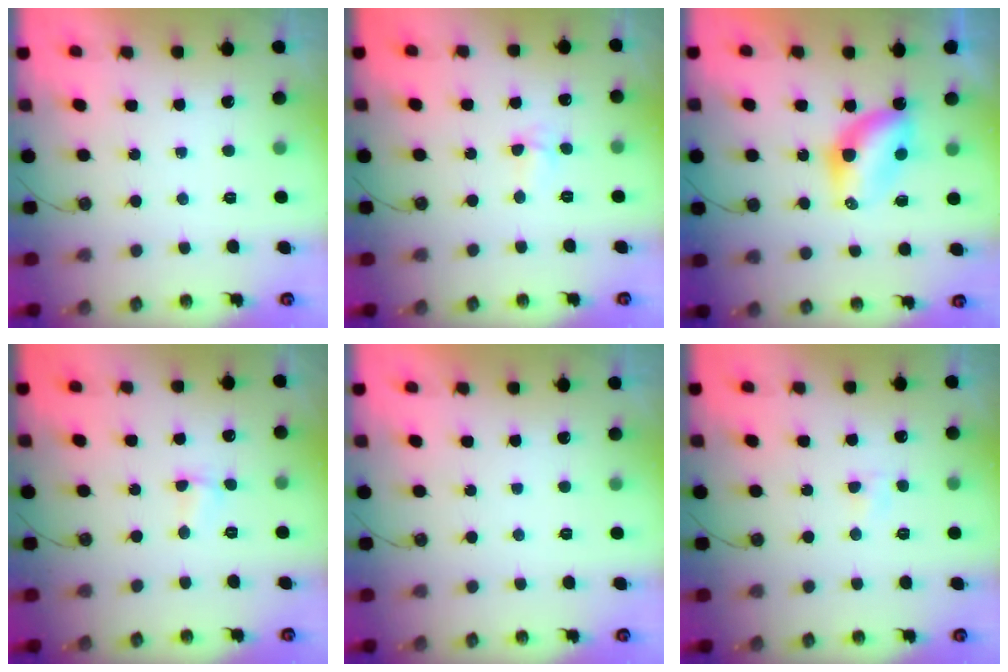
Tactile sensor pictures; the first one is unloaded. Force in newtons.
{"total": 3.6, "press": 1.9, "slide": 3.0}
{"total": 6.6, "press": 6.6, "slide": 0.2}
{"total": 2.0, "press": 1.9, "slide": 0.5}
{"total": 0.0}
{"total": 2.5, "press": 2.5, "slide": 0.4}